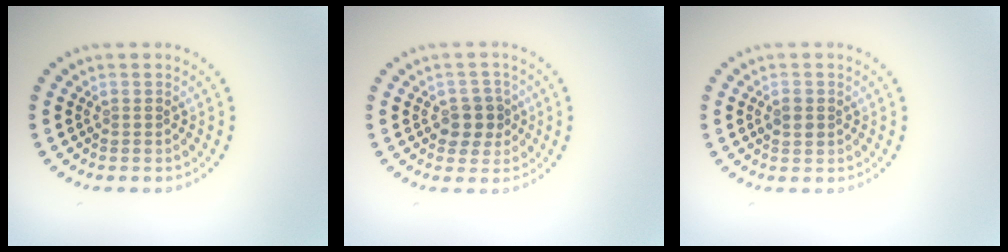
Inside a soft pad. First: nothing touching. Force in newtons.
{"total": 2.6, "press": 2.5, "slide": 0.9}
{"total": 1.4, "press": 1.4, "slide": 0.0}